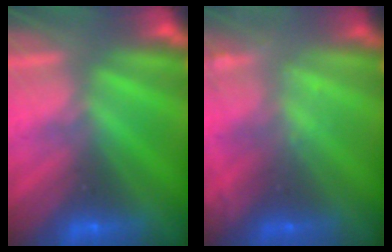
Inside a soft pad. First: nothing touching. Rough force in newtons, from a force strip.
{"total": 2.1}